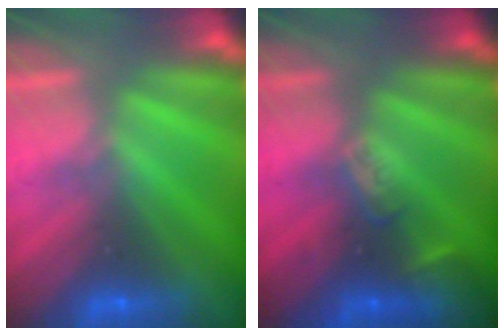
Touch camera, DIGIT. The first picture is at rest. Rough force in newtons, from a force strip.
{"total": 2.4}